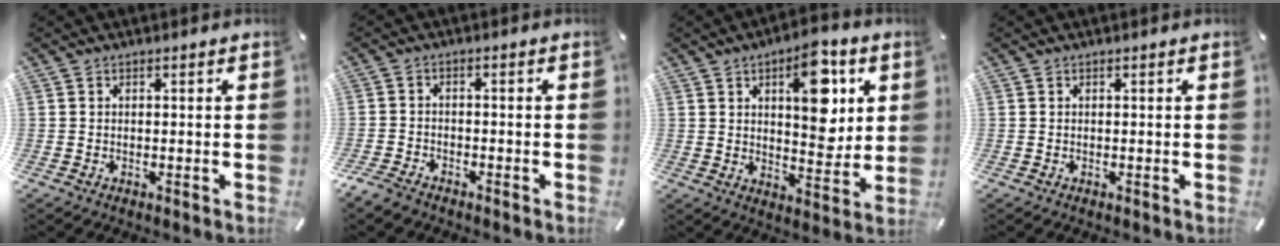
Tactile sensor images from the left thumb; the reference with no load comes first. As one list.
[{"total": 3.1, "force": [-2.8, 1.2, 0.7], "torque": [-0.031, 0.013, -0.061]}, {"total": 14.1, "force": [5.6, 7.0, 10.8], "torque": [-0.131, -0.026, 0.090]}, {"total": 0.0}]